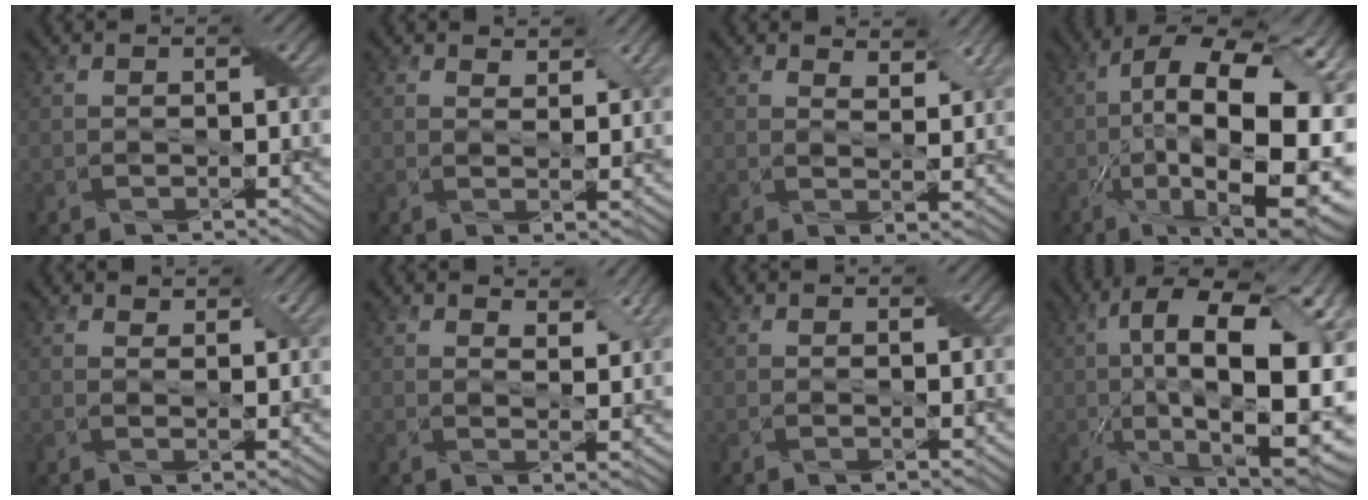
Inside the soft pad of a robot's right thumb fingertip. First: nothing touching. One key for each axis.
{"total": 2.5, "fx": 1.9, "fy": 0.9, "fz": 1.4, "tx": -0.030, "ty": -0.005, "tz": 0.035}
{"total": 4.1, "fx": 3.0, "fy": 1.4, "fz": 2.4, "tx": -0.051, "ty": -0.003, "tz": 0.049}
{"total": 21.0, "fx": -4.1, "fy": 8.3, "fz": 18.9, "tx": -0.264, "ty": 0.012, "tz": -0.075}
{"total": 2.0, "fx": 1.5, "fy": 0.7, "fz": 1.0, "tx": -0.022, "ty": -0.004, "tz": 0.030}
{"total": 3.9, "fx": 2.5, "fy": 1.5, "fz": 2.5, "tx": -0.052, "ty": -0.006, "tz": 0.041}
{"total": 0.9, "fx": 0.4, "fy": 0.4, "fz": 0.8, "tx": -0.014, "ty": -0.003, "tz": 0.007}
{"total": 19.2, "fx": -0.4, "fy": 7.7, "fz": 17.6, "tx": -0.261, "ty": 0.003, "tz": -0.017}